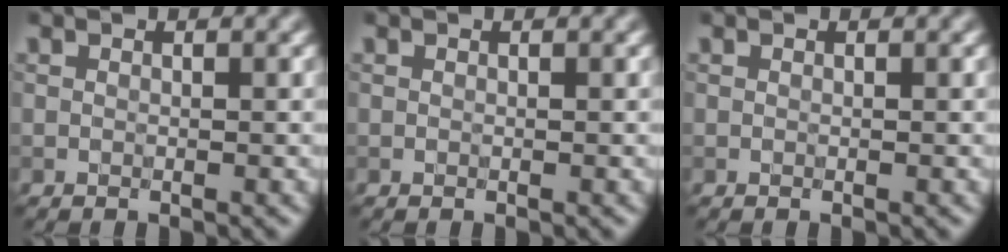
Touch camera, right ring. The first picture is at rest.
{"total": 0.0}
{"total": 0.0}